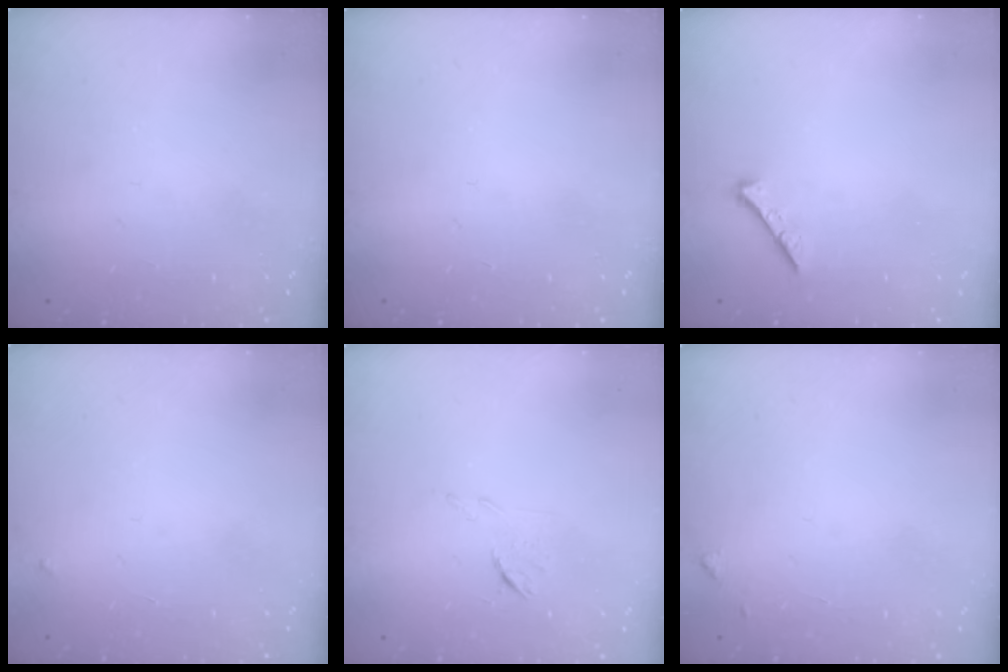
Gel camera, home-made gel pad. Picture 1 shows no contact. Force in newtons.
{"total": 0.0}
{"total": 0.0}
{"total": 2.5, "press": 2.4, "slide": 0.4}
{"total": 6.0, "press": 6.0, "slide": 0.7}
{"total": 4.5, "press": 4.4, "slide": 0.5}